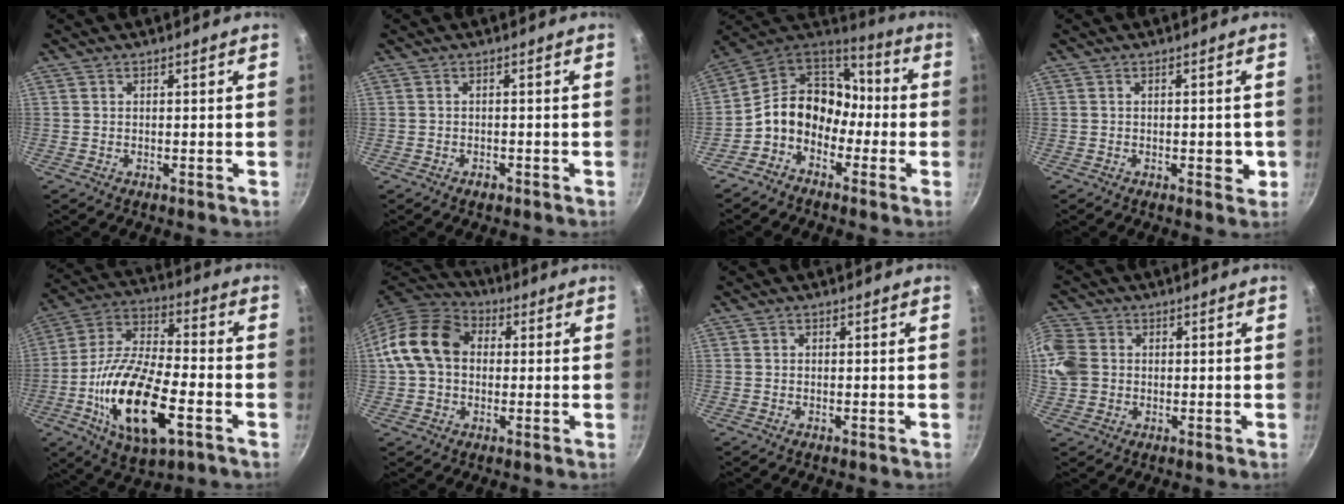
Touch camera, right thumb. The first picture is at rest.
{"total": 1.3, "force": [-0.9, 0.7, 0.7], "torque": [-0.013, 0.008, -0.013]}
{"total": 14.2, "force": [-3.3, 11.3, 8.0], "torque": [-0.098, 0.059, -0.084]}
{"total": 3.1, "force": [-0.6, 1.7, 2.6], "torque": [-0.018, 0.002, -0.010]}
{"total": 21.5, "force": [-6.8, 9.2, 18.3], "torque": [-0.342, 0.022, -0.131]}
{"total": 14.1, "force": [1.4, 10.9, 8.9], "torque": [-0.136, 0.028, 0.009]}
{"total": 0.6, "force": [0.0, 0.5, 0.2], "torque": [-0.002, 0.003, 0.000]}
{"total": 10.4, "force": [0.7, 9.0, 5.2], "torque": [-0.121, 0.008, 0.005]}